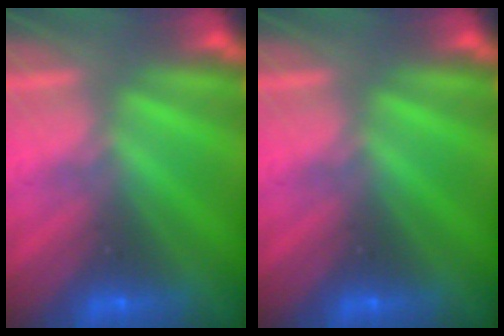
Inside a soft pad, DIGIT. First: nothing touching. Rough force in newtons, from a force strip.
{"total": 0.0}